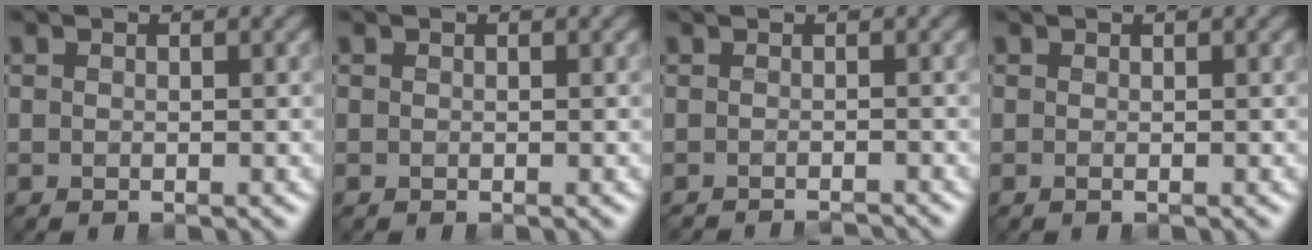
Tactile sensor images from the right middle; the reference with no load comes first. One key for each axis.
{"total": 0.0}
{"total": 1.9, "fx": -1.6, "fy": 0.3, "fz": 0.9, "tx": 0.006, "ty": -0.008, "tz": -0.024}
{"total": 0.7, "fx": 0.0, "fy": 0.3, "fz": 0.7, "tx": -0.008, "ty": -0.003, "tz": -0.004}